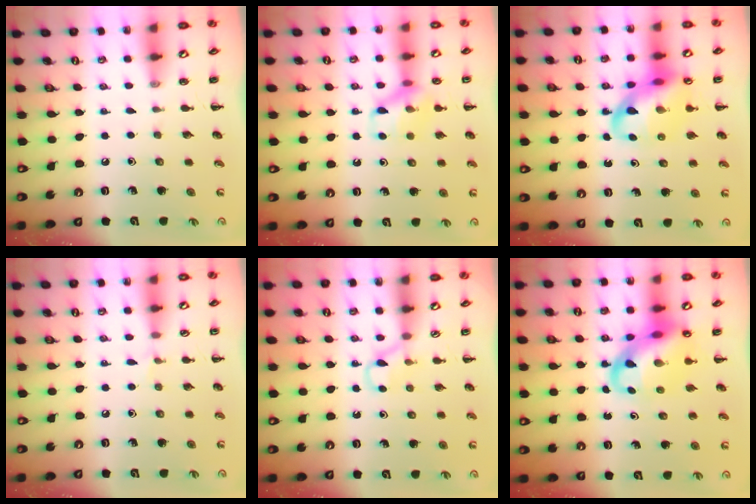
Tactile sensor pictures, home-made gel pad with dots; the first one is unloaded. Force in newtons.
{"total": 11.3, "press": 11.2, "slide": 1.0}
{"total": 14.8, "press": 14.5, "slide": 3.1}
{"total": 3.4, "press": 3.2, "slide": 1.3}
{"total": 2.7, "press": 2.4, "slide": 1.1}
{"total": 12.6, "press": 12.1, "slide": 3.4}